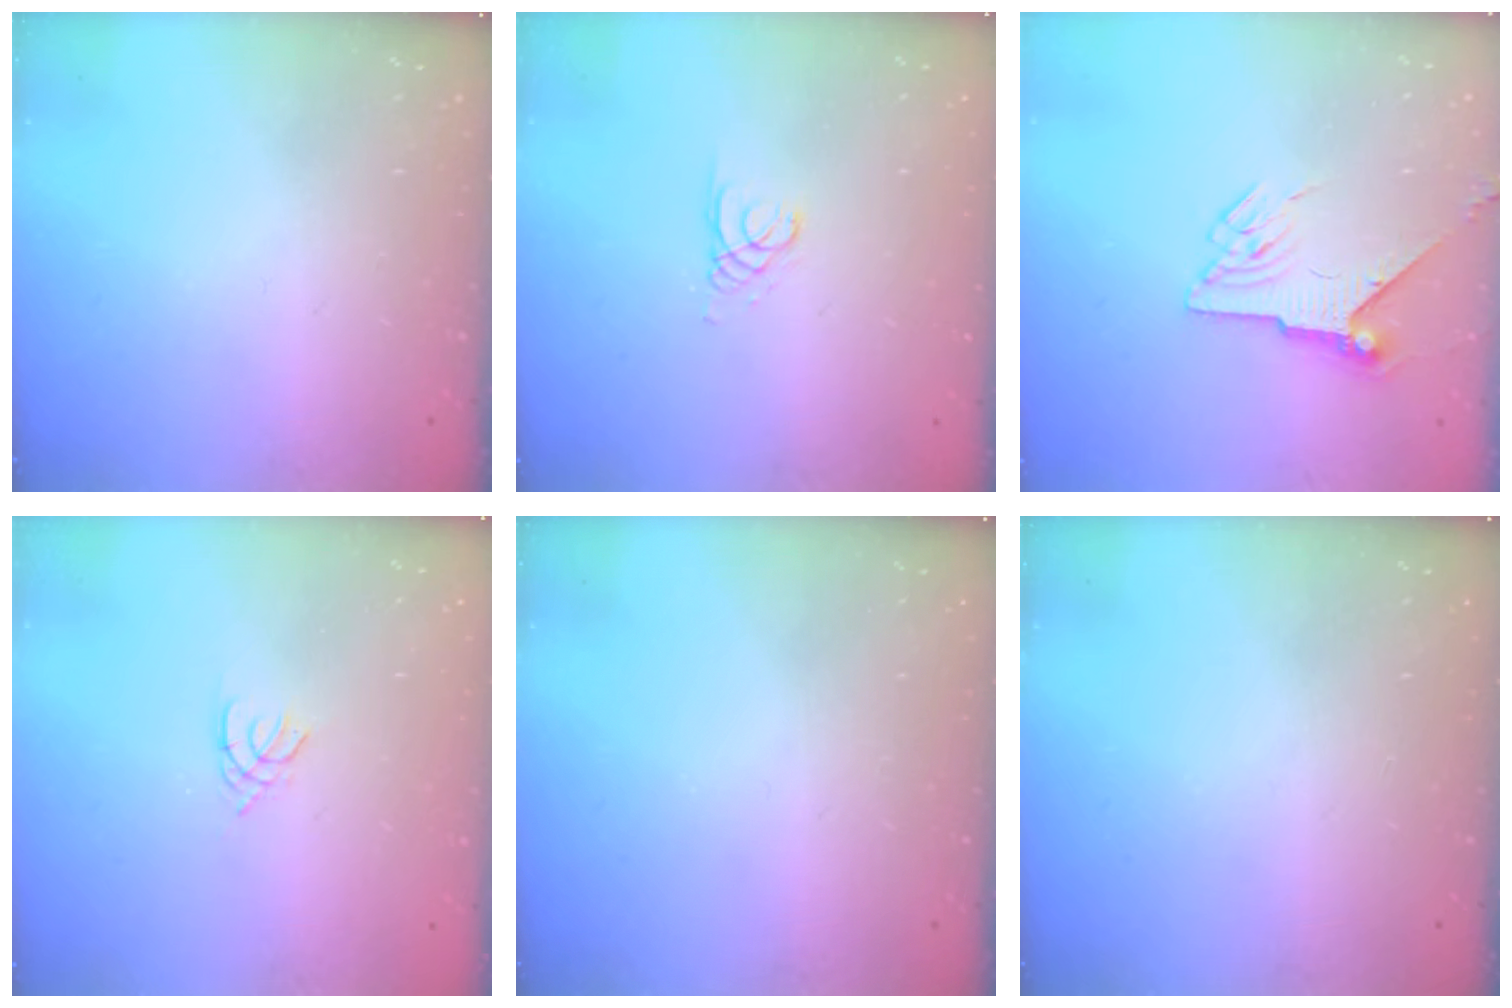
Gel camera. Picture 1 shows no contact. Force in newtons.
{"total": 1.1, "press": 1.1, "slide": 0.1}
{"total": 6.5, "press": 6.4, "slide": 0.9}
{"total": 1.4, "press": 1.4, "slide": 0.3}
{"total": 0.0}
{"total": 0.0}